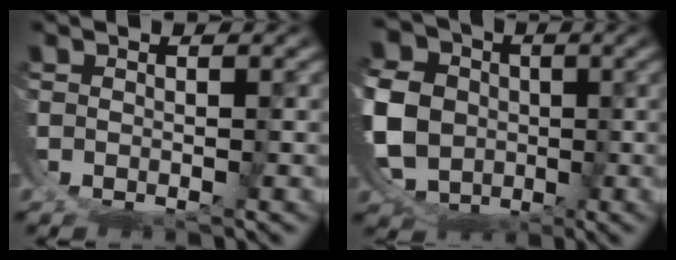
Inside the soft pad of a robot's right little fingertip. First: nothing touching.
{"total": 15.1, "force": [-0.5, 13.3, 7.2], "torque": [-0.174, -0.059, 0.001]}